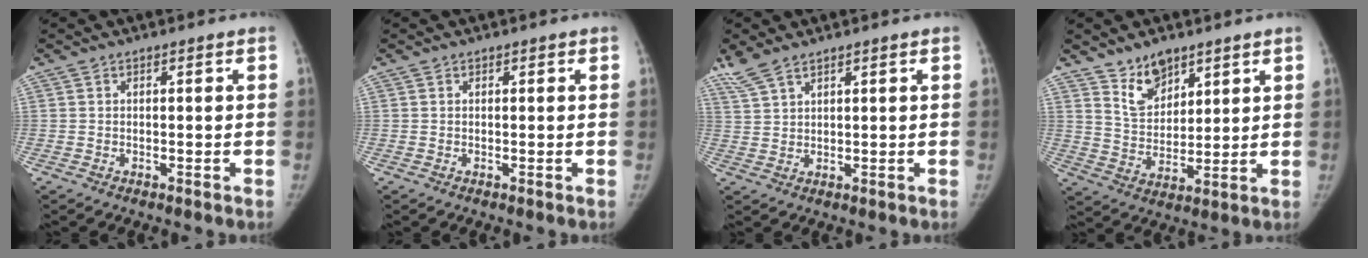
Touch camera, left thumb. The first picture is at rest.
{"total": 0.0}
{"total": 4.4, "force": [3.6, 1.4, 2.1], "torque": [-0.046, 0.002, 0.082]}
{"total": 8.0, "force": [5.7, 4.4, 3.4], "torque": [-0.029, -0.047, 0.111]}